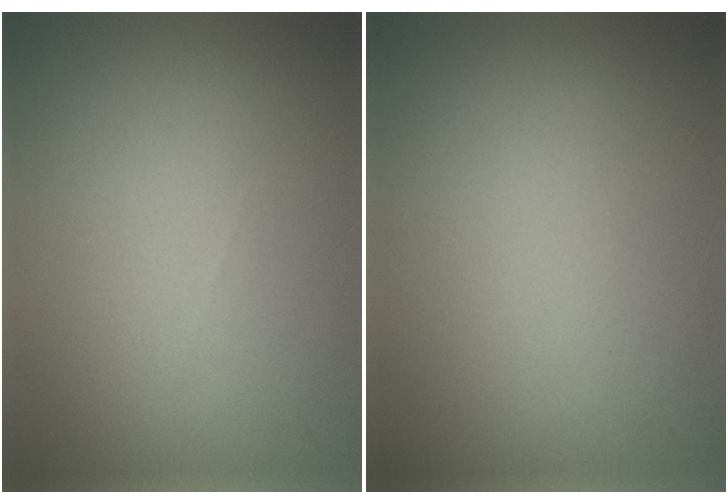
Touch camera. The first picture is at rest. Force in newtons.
{"total": 0.0}